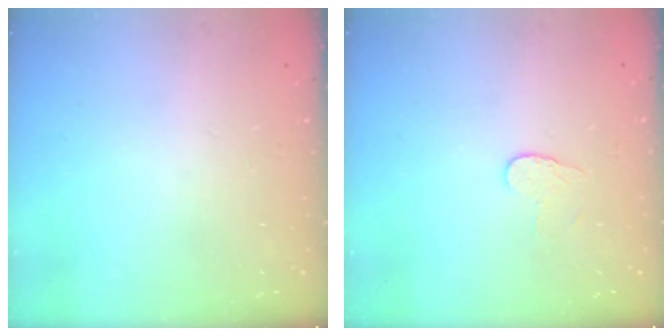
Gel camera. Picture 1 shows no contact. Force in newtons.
{"total": 3.7, "press": 3.7, "slide": 0.3}